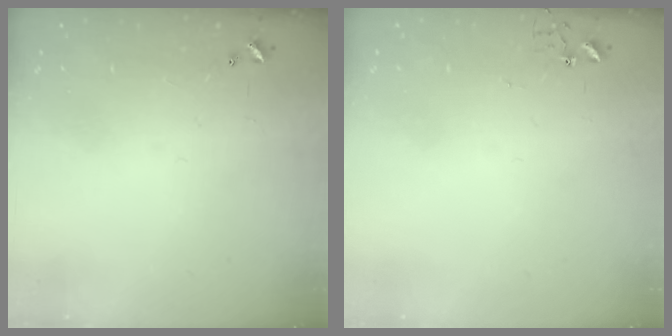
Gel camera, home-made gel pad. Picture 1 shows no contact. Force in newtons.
{"total": 5.0, "press": 5.0, "slide": 0.3}